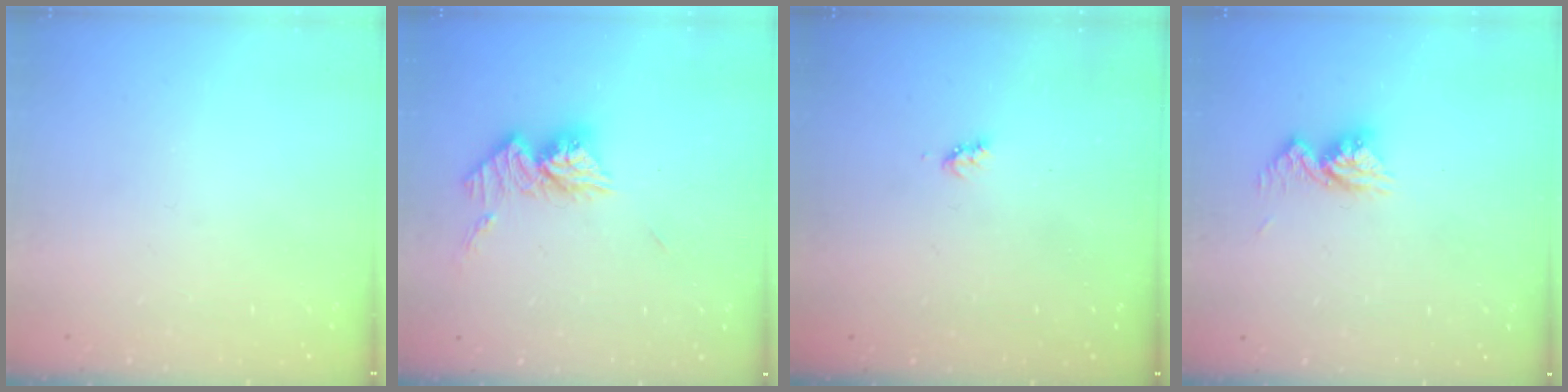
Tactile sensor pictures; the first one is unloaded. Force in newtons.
{"total": 11.1, "press": 11.1, "slide": 0.9}
{"total": 2.8, "press": 2.8, "slide": 0.4}
{"total": 10.2, "press": 10.1, "slide": 1.0}